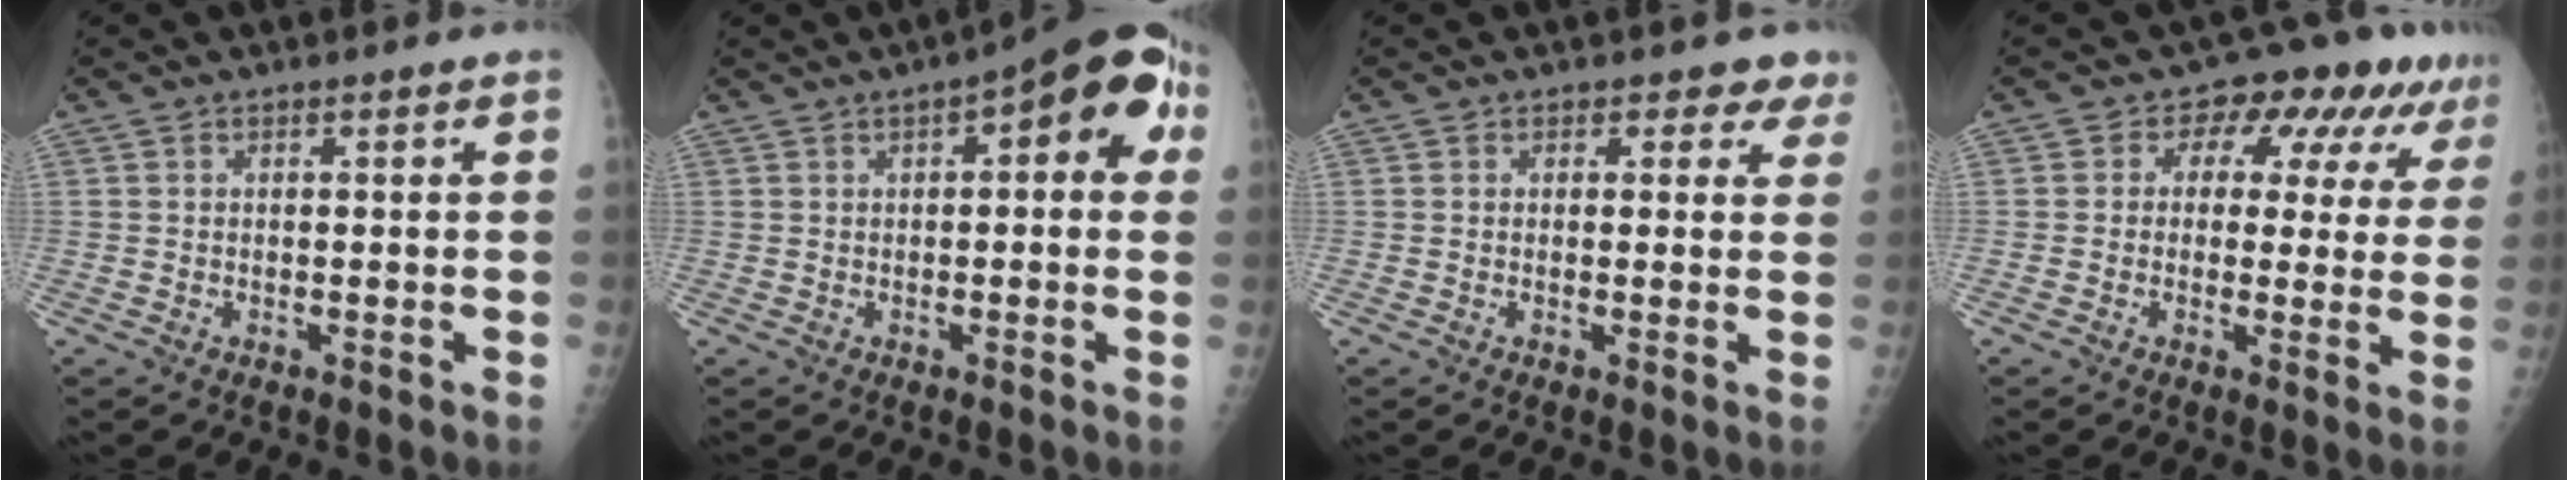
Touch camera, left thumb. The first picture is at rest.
{"total": 12.0, "force": [3.7, 4.9, 10.3], "torque": [-0.099, 0.022, 0.036]}
{"total": 3.1, "force": [2.1, 2.2, 0.5], "torque": [0.029, -0.011, 0.010]}
{"total": 10.9, "force": [4.9, 7.1, 6.6], "torque": [-0.029, 0.006, 0.055]}